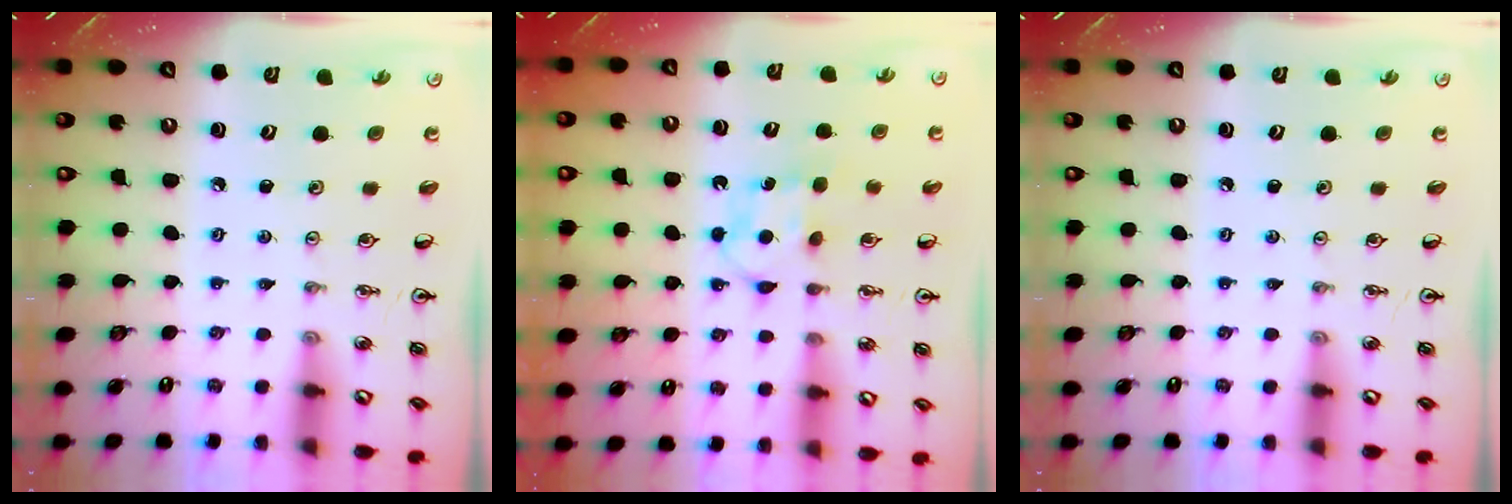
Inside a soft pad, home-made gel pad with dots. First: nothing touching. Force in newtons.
{"total": 6.3, "press": 6.3, "slide": 0.6}
{"total": 0.0}